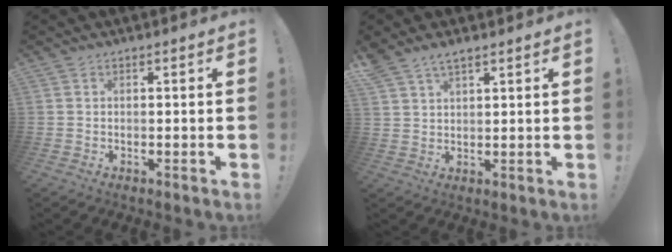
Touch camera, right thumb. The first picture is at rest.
{"total": 4.2, "force": [3.3, 1.6, 2.0], "torque": [-0.038, -0.015, 0.064]}